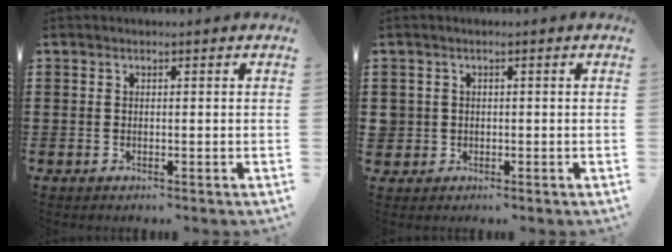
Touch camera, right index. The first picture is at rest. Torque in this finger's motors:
{"motor_torque": [1.13, 1.01, 0.20, 0.03]}